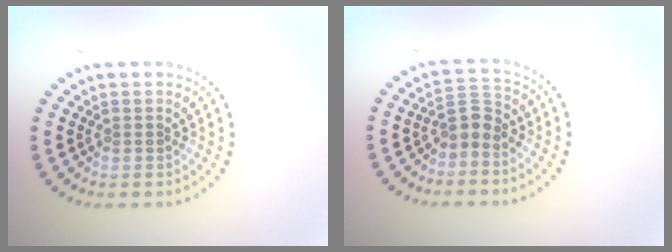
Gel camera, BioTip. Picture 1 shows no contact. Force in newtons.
{"total": 2.1, "press": 1.7, "slide": 1.2}